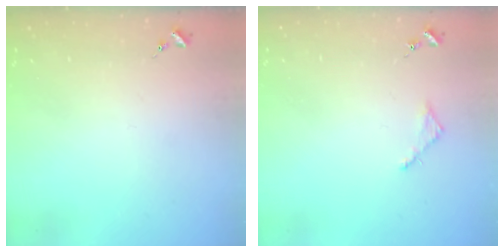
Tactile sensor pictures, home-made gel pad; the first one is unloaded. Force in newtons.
{"total": 2.8, "press": 2.7, "slide": 0.3}